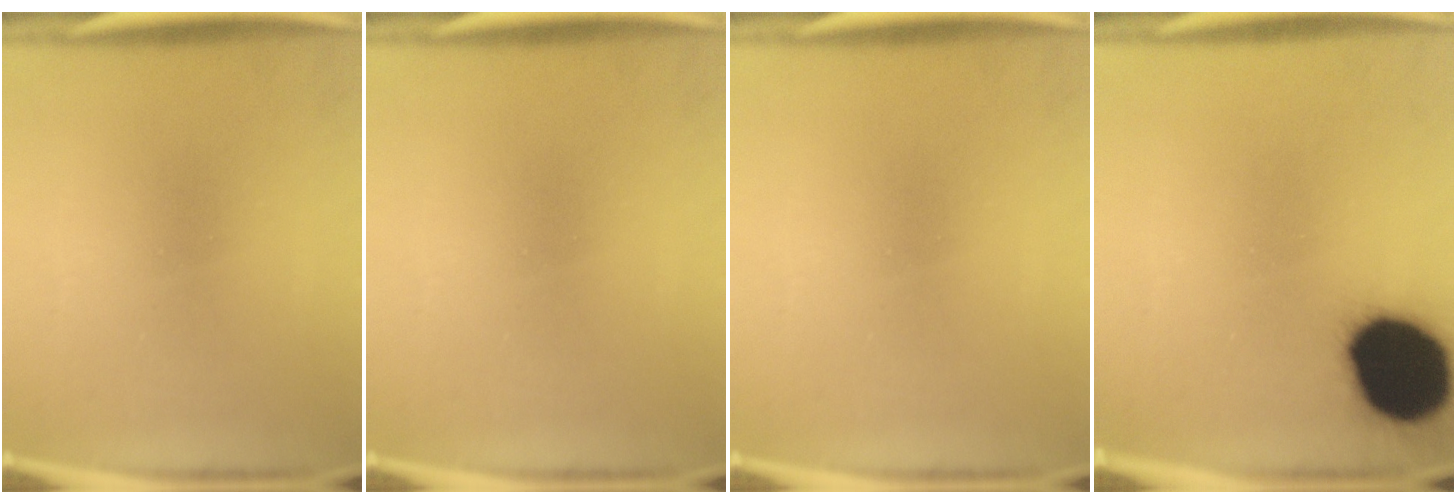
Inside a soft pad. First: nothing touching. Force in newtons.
{"total": 0.0}
{"total": 0.0}
{"total": 17.9}